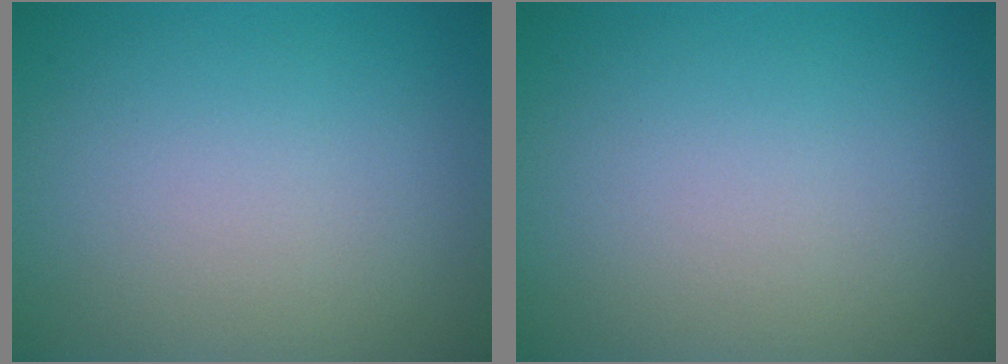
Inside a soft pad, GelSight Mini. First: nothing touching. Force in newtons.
{"total": 0.0}